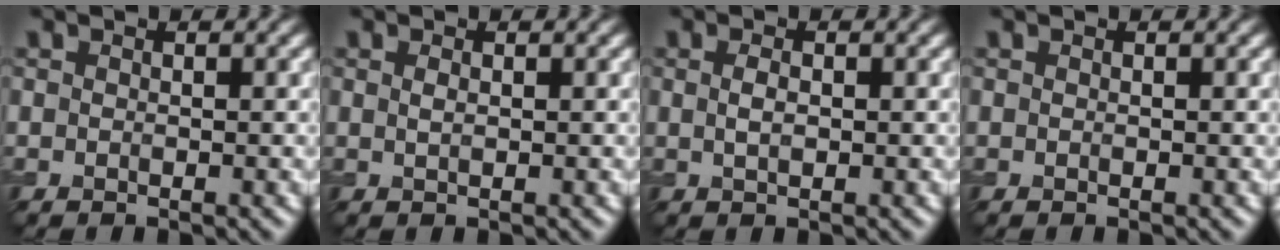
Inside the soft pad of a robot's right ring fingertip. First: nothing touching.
{"total": 0.6, "force": [0.2, 0.2, 0.5], "torque": [-0.012, 0.001, 0.005]}
{"total": 1.2, "force": [0.2, 0.6, 1.0], "torque": [-0.024, 0.000, 0.003]}
{"total": 0.0}